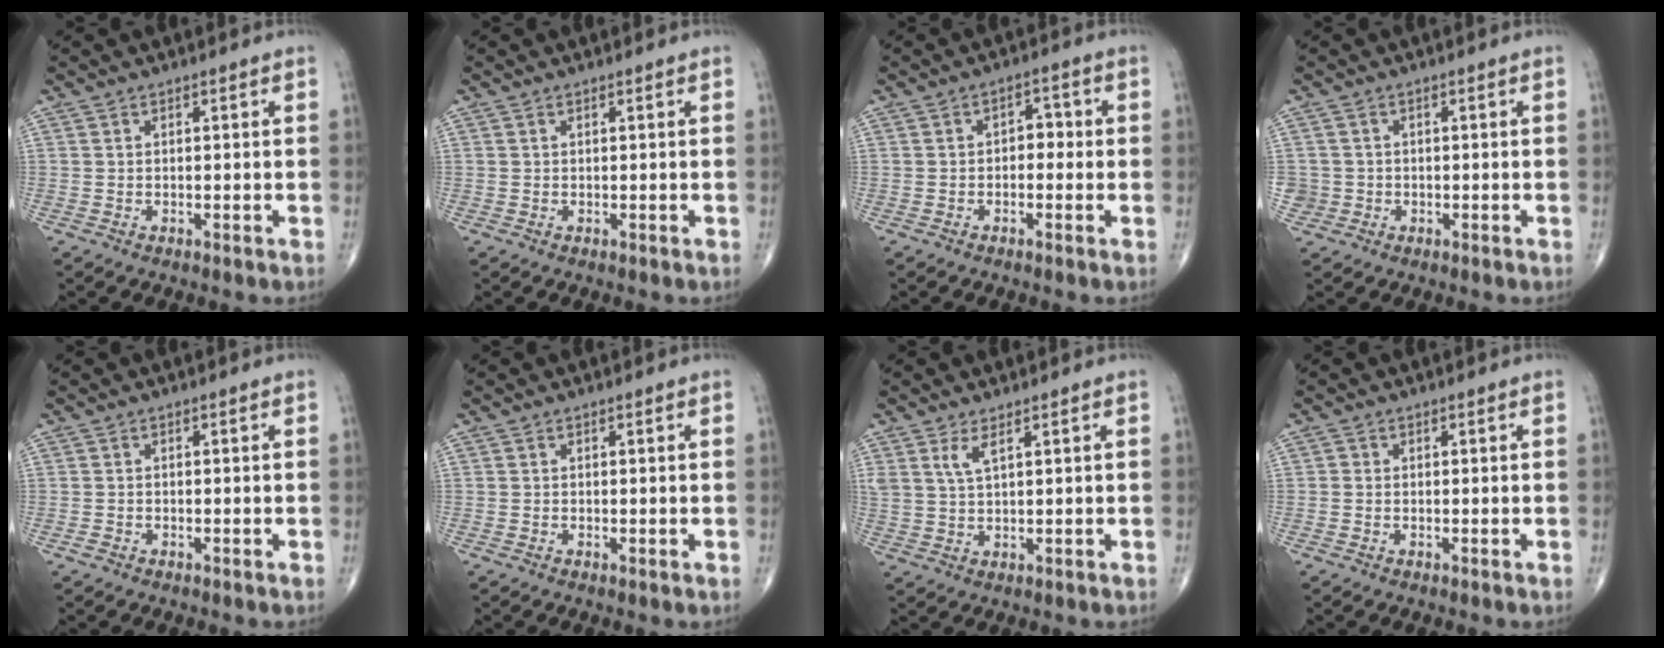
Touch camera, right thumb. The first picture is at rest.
{"total": 0.0}
{"total": 3.2, "force": [-0.4, 2.2, 2.2], "torque": [-0.005, 0.015, -0.016]}
{"total": 2.5, "force": [-0.4, 2.5, -0.2], "torque": [0.023, 0.010, -0.008]}
{"total": 0.7, "force": [-0.5, 0.5, 0.2], "torque": [-0.006, 0.003, -0.011]}
{"total": 0.0}
{"total": 3.1, "force": [1.7, 0.8, 2.4], "torque": [-0.054, -0.009, 0.041]}
{"total": 0.6, "force": [-0.1, 0.5, 0.2], "torque": [0.000, 0.001, -0.006]}